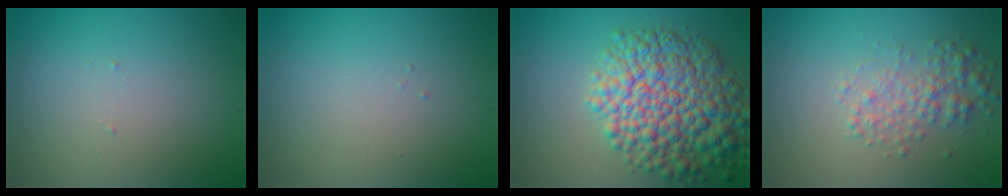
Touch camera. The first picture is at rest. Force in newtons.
{"total": 0.0}
{"total": 9.8, "press": 9.8, "slide": 0.3}
{"total": 2.7, "press": 2.7, "slide": 0.0}